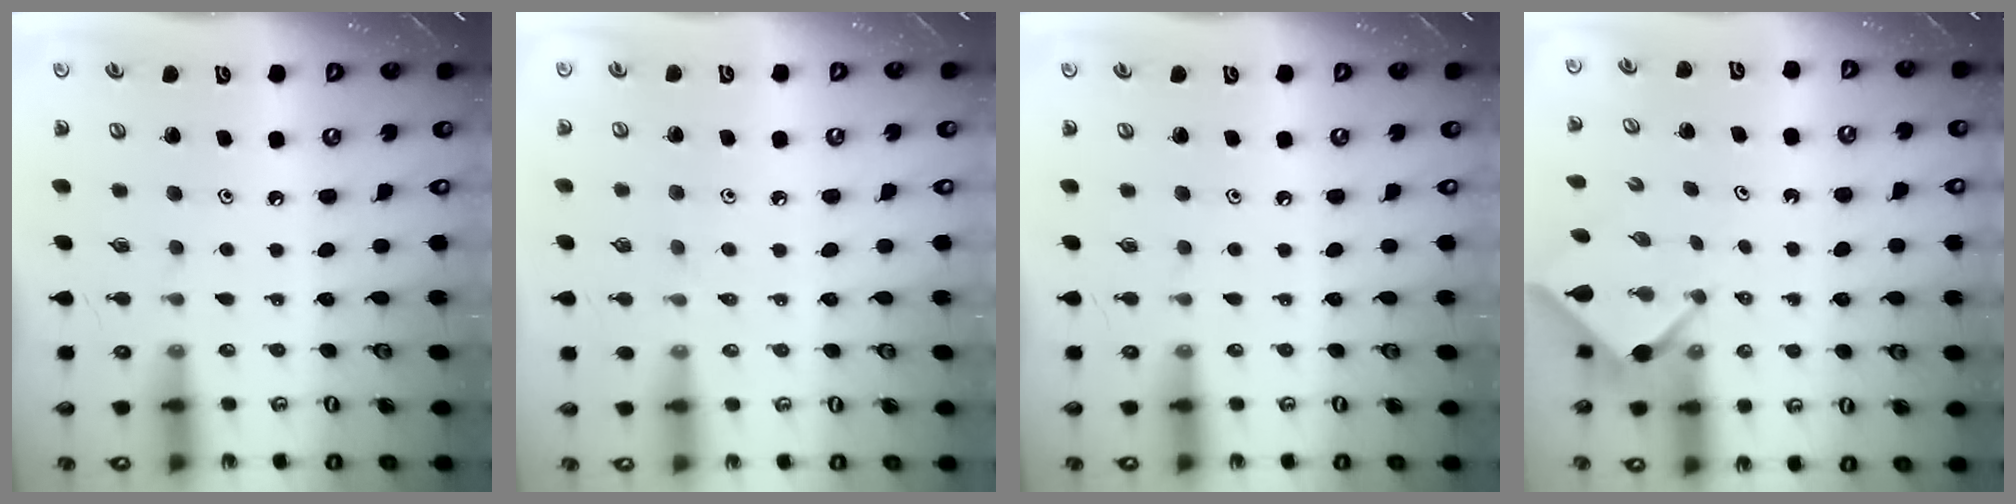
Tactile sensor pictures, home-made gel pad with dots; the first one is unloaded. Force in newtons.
{"total": 5.6, "press": 5.5, "slide": 1.0}
{"total": 0.0}
{"total": 2.5, "press": 2.5, "slide": 0.3}